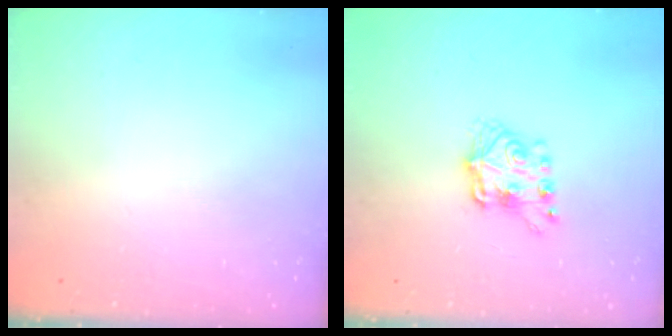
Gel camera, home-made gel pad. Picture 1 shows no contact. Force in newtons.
{"total": 6.9, "press": 6.9, "slide": 0.3}